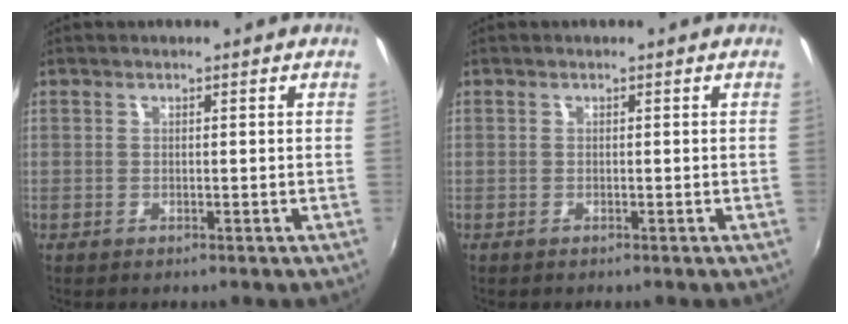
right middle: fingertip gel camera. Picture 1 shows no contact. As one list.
[{"total": 0.0}]